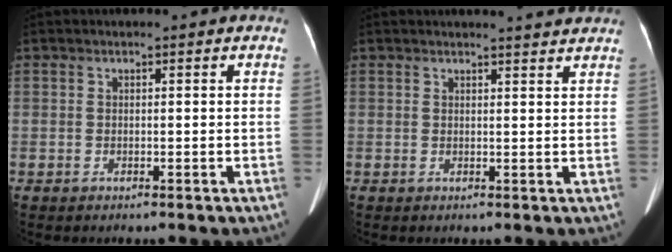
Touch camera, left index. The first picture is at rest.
{"total": 4.5, "force": [4.4, -0.1, 1.1], "torque": [-0.018, 0.003, 0.042]}